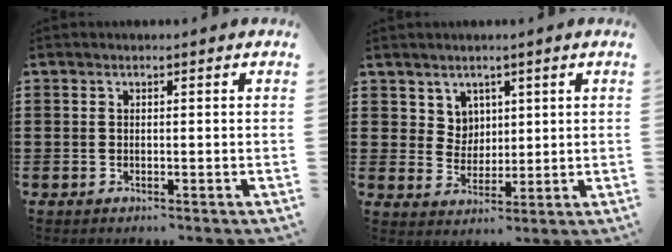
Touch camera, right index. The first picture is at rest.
{"total": 4.4, "force": [2.7, 3.5, 0.4], "torque": [-0.028, 0.007, 0.050]}